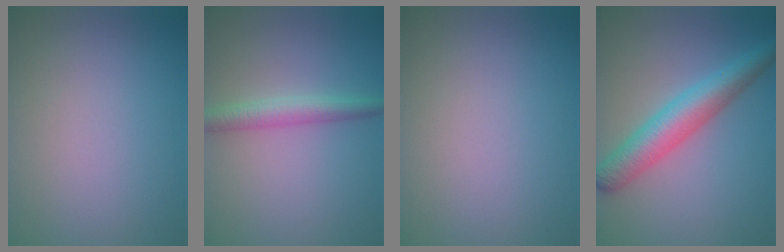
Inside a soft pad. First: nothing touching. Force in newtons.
{"total": 2.8, "press": 2.8, "slide": 0.1}
{"total": 0.0}
{"total": 5.4, "press": 5.4, "slide": 0.1}